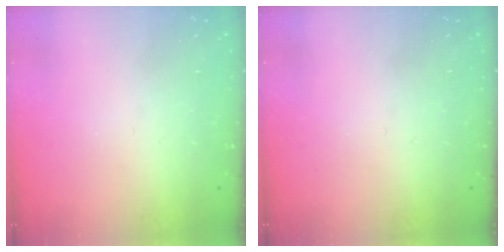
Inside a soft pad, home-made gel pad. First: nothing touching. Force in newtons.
{"total": 0.0}